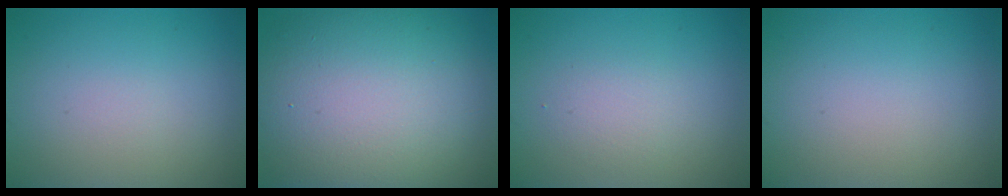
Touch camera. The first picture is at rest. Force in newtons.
{"total": 15.9, "press": 15.9, "slide": 0.8}
{"total": 1.6, "press": 1.6, "slide": 0.1}
{"total": 0.0}